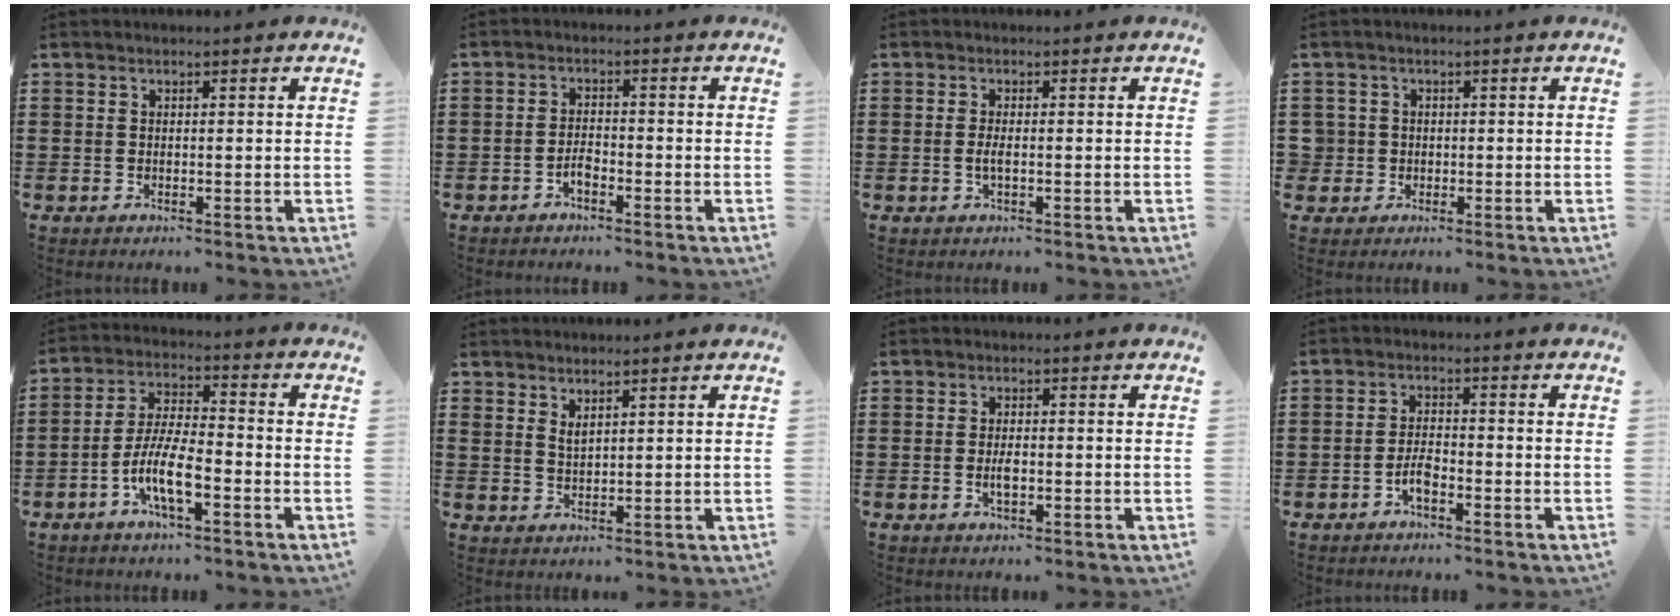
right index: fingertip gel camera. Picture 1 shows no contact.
{"total": 2.2, "force": [-1.4, 0.9, 1.4], "torque": [-0.031, 0.004, -0.028]}
{"total": 1.7, "force": [-0.3, 0.3, 1.6], "torque": [-0.037, -0.005, -0.008]}
{"total": 2.3, "force": [-0.3, 2.2, 0.2], "torque": [-0.016, 0.007, -0.009]}
{"total": 8.6, "force": [-3.7, 2.5, 7.3], "torque": [-0.166, -0.010, -0.075]}
{"total": 1.9, "force": [1.6, 0.6, 0.7], "torque": [-0.015, 0.002, 0.030]}
{"total": 2.5, "force": [-0.5, 1.0, 2.3], "torque": [-0.044, 0.001, -0.009]}
{"total": 3.2, "force": [-1.8, 1.1, 2.4], "torque": [-0.059, 0.001, -0.038]}